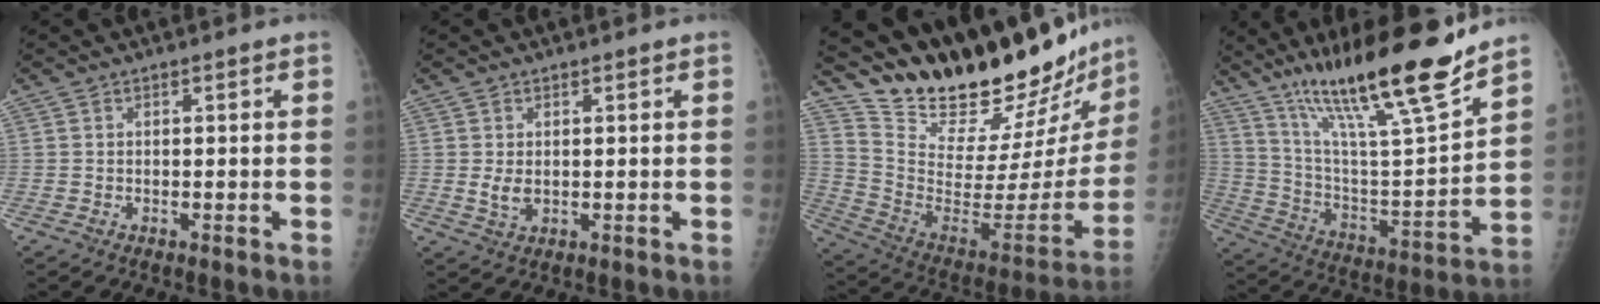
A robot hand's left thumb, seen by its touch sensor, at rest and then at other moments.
{"total": 2.6, "force": [0.2, 1.7, 1.9], "torque": [-0.033, -0.008, 0.010]}
{"total": 32.1, "force": [28.4, 6.9, 13.4], "torque": [-0.190, -0.188, 0.414]}
{"total": 23.7, "force": [17.1, 2.7, 16.2], "torque": [-0.252, -0.075, 0.300]}